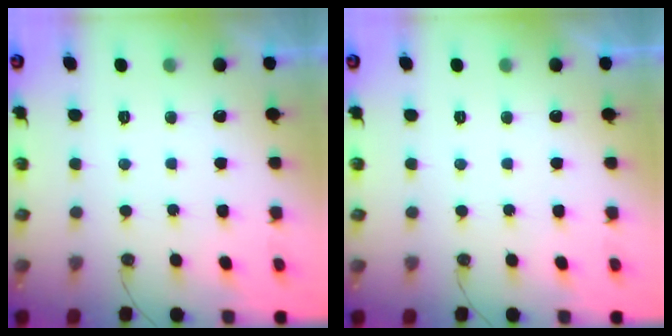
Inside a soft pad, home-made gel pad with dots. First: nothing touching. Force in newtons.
{"total": 0.0}